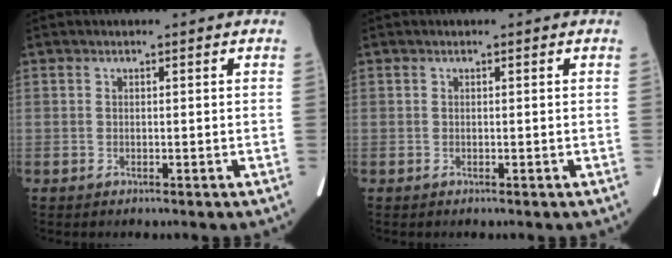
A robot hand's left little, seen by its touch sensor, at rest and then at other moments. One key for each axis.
{"total": 0.0}